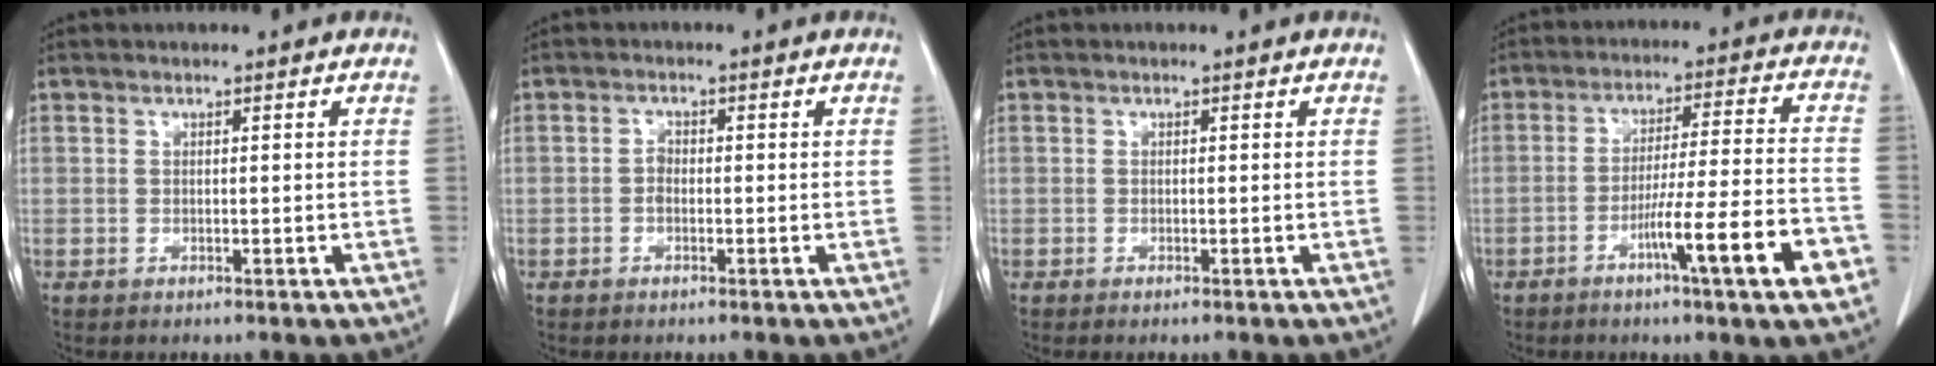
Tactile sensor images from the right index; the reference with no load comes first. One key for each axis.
{"total": 1.3, "fx": -0.4, "fy": 0.9, "fz": 0.8, "tx": -0.012, "ty": 0.005, "tz": -0.009}
{"total": 0.5, "fx": -0.5, "fy": 0.0, "fz": 0.3, "tx": -0.006, "ty": -0.001, "tz": -0.008}
{"total": 13.6, "fx": -6.3, "fy": 0.1, "fz": 12.1, "tx": -0.188, "ty": 0.000, "tz": -0.094}